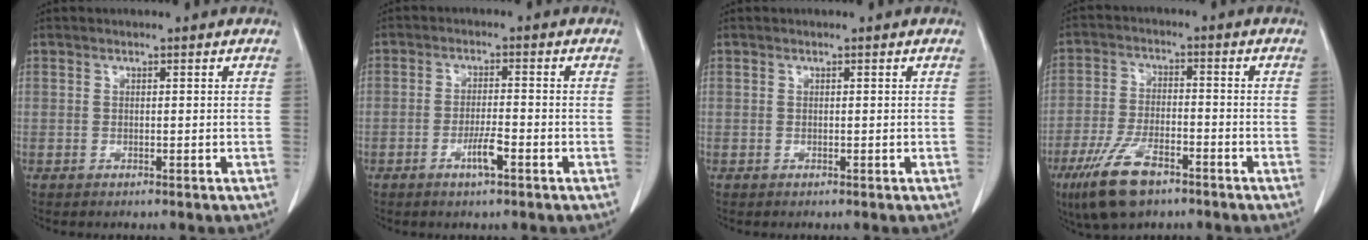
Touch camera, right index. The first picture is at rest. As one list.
[{"total": 3.8, "force": [-1.9, 0.5, 3.2], "torque": [-0.060, -0.001, -0.035]}, {"total": 0.0}, {"total": 10.0, "force": [-6.3, 3.5, 6.9], "torque": [-0.143, -0.010, -0.114]}]